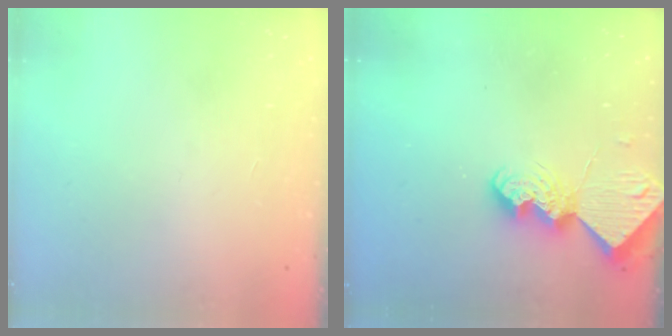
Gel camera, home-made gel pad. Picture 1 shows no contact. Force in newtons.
{"total": 11.5, "press": 11.4, "slide": 1.0}